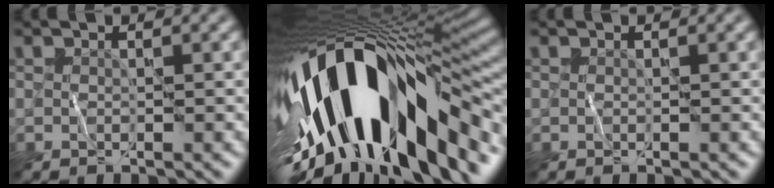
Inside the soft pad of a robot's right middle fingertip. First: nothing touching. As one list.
[{"total": 18.4, "force": [-3.8, 8.5, 15.9], "torque": [-0.276, -0.008, -0.060]}, {"total": 0.0}]